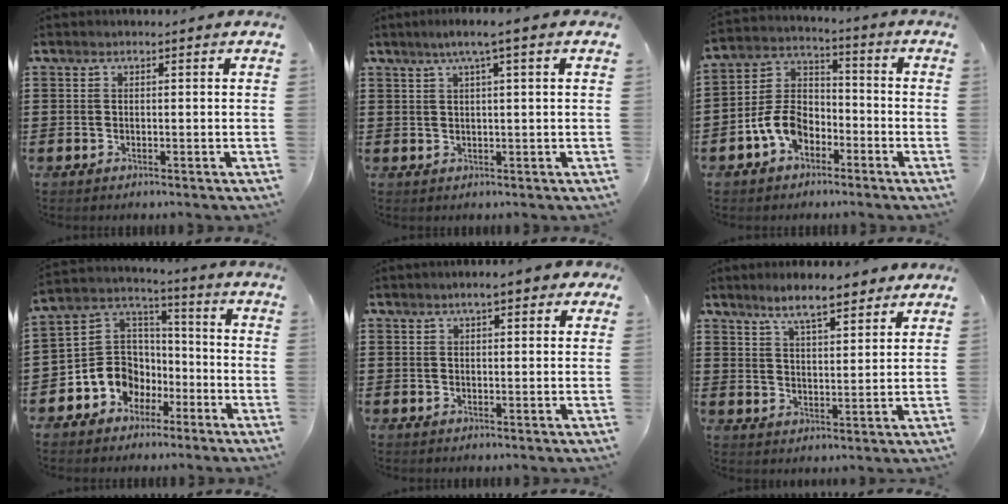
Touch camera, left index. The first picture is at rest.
{"total": 3.0, "force": [1.4, -0.3, 2.7], "torque": [-0.053, -0.001, 0.021]}
{"total": 8.1, "force": [-4.2, 5.3, 4.5], "torque": [-0.121, 0.011, -0.088]}
{"total": 7.9, "force": [-2.9, 7.2, 0.9], "torque": [-0.056, 0.002, -0.054]}
{"total": 3.0, "force": [1.7, 0.7, 2.4], "torque": [-0.043, 0.003, 0.026]}
{"total": 6.7, "force": [5.5, 1.5, 3.5], "torque": [-0.083, -0.006, 0.100]}